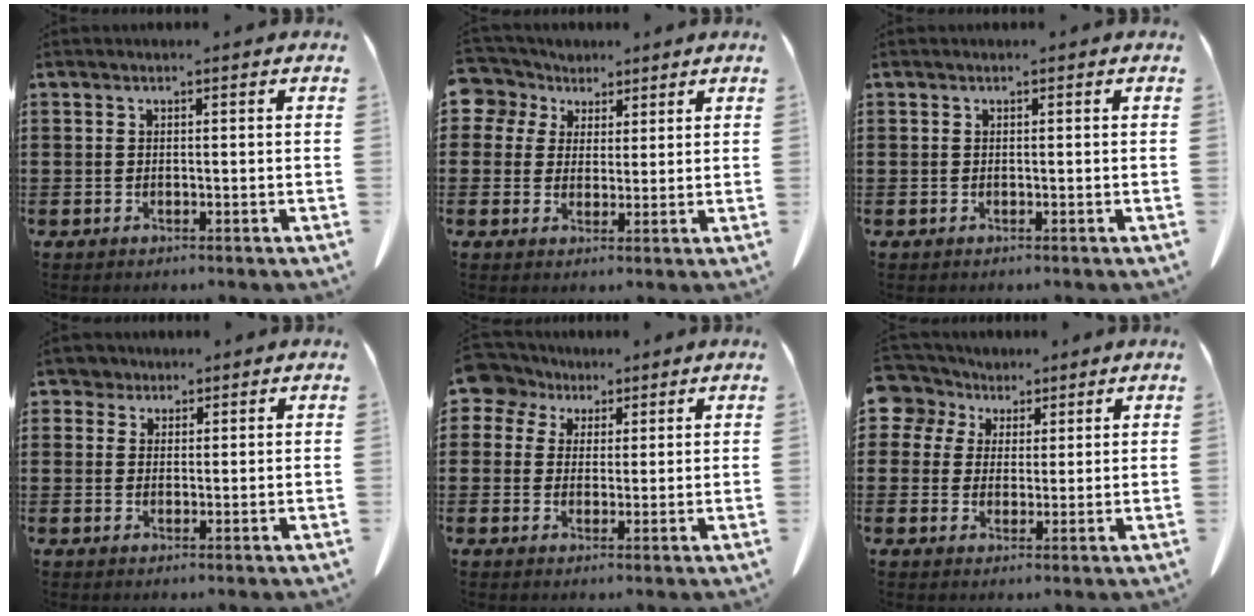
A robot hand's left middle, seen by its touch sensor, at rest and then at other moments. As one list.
[{"total": 4.9, "force": [2.8, 4.0, 0.7], "torque": [-0.040, 0.004, 0.049]}, {"total": 0.0}, {"total": 2.6, "force": [2.0, 1.6, 0.5], "torque": [-0.020, 0.010, 0.038]}, {"total": 5.5, "force": [3.3, 4.1, 1.6], "torque": [-0.048, 0.003, 0.060]}, {"total": 5.4, "force": [3.2, 4.3, 0.9], "torque": [-0.048, 0.002, 0.058]}]